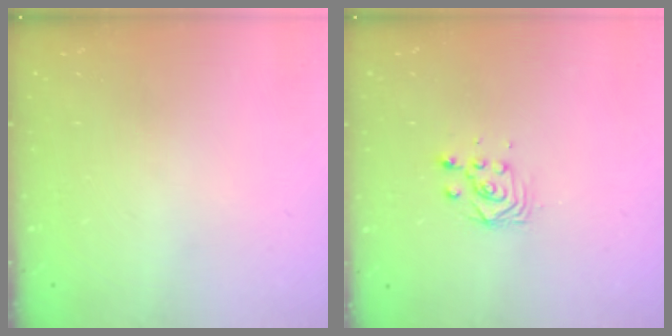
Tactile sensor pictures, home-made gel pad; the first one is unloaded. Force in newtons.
{"total": 3.0, "press": 3.0, "slide": 0.2}